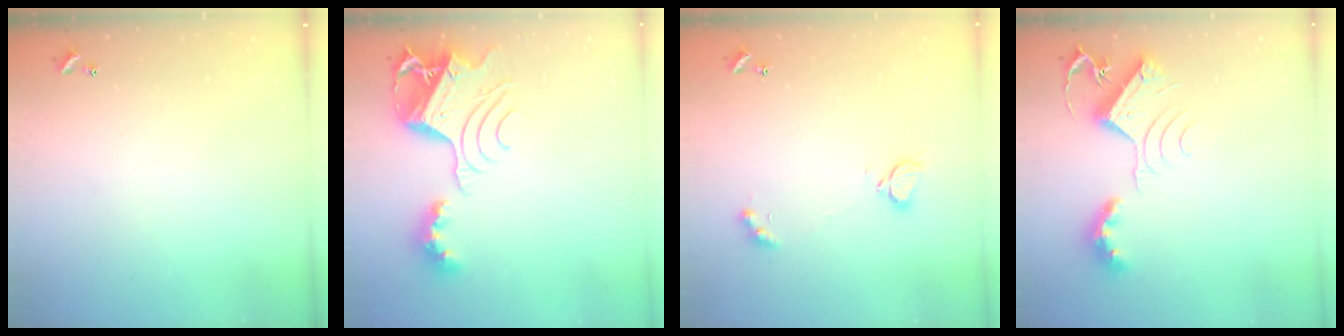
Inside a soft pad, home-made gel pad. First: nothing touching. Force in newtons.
{"total": 13.1, "press": 13.0, "slide": 1.6}
{"total": 2.5, "press": 2.4, "slide": 0.7}
{"total": 9.6, "press": 9.6, "slide": 0.5}